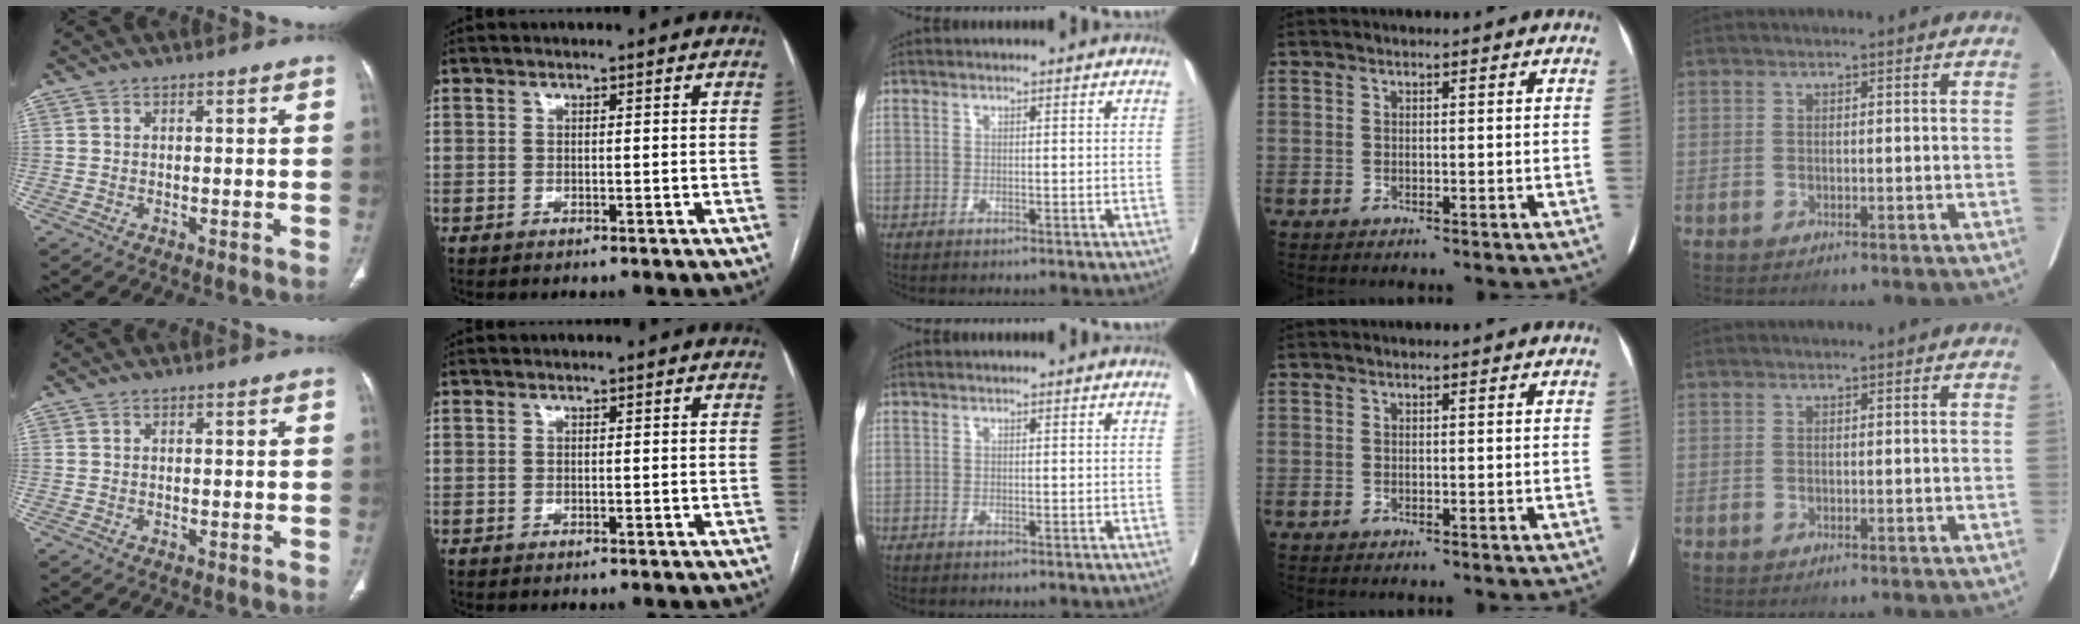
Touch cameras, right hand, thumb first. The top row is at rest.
{}